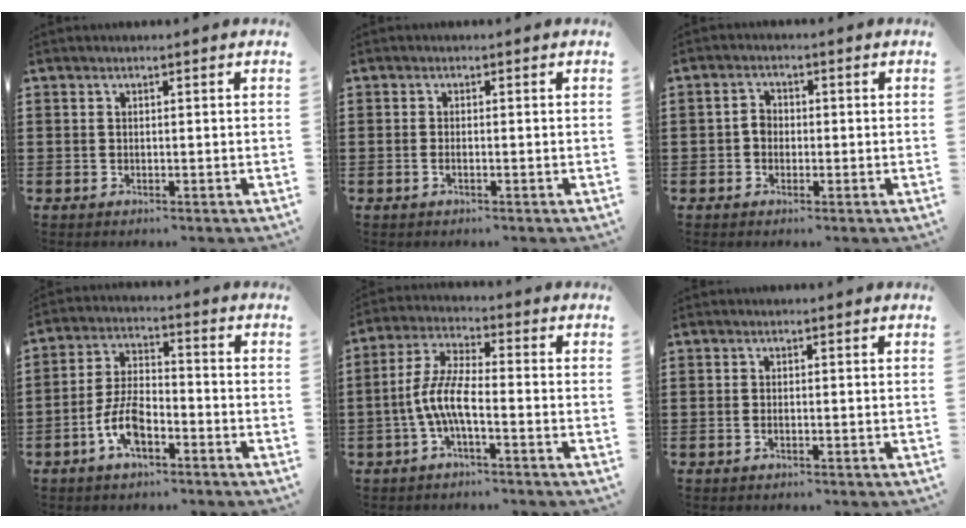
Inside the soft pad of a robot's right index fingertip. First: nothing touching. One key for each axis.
{"total": 0.9, "fx": -0.4, "fy": 0.1, "fz": 0.8, "tx": -0.016, "ty": -0.005, "tz": -0.007}
{"total": 2.1, "fx": -0.4, "fy": 1.6, "fz": 1.3, "tx": -0.027, "ty": 0.006, "tz": -0.010}
{"total": 7.4, "fx": -3.6, "fy": 3.2, "fz": 5.6, "tx": -0.133, "ty": -0.001, "tz": -0.073}
{"total": 6.8, "fx": -2.4, "fy": 1.6, "fz": 6.2, "tx": -0.156, "ty": -0.015, "tz": -0.056}
{"total": 0.6, "fx": -0.3, "fy": 0.0, "fz": 0.5, "tx": -0.011, "ty": -0.005, "tz": -0.005}